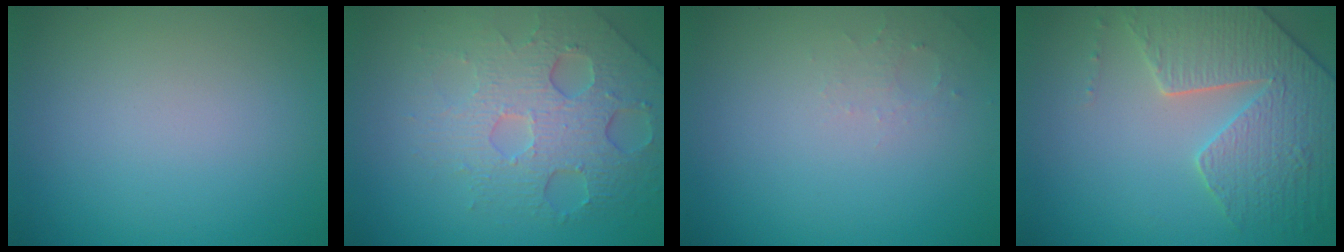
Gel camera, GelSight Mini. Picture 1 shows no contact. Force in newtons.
{"total": 6.3, "press": 4.7, "slide": 4.3}
{"total": 1.2, "press": 1.2, "slide": 0.3}
{"total": 5.0, "press": 4.8, "slide": 1.3}